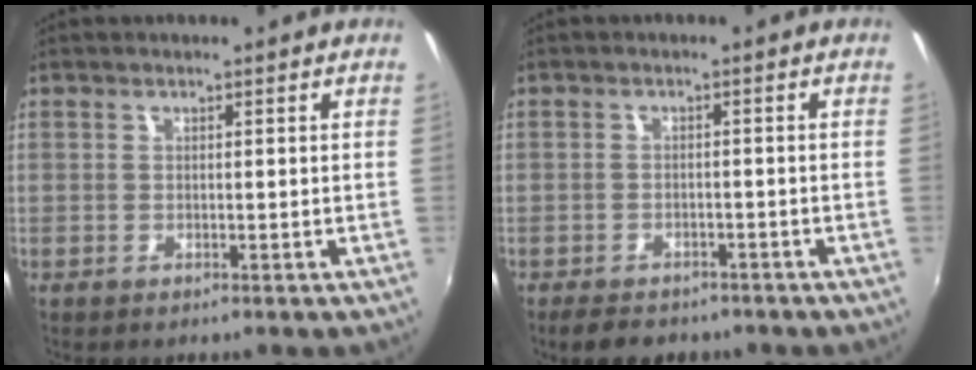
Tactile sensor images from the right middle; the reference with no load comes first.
{"total": 6.0, "force": [-4.7, 2.8, 2.3], "torque": [-0.054, -0.009, -0.070]}